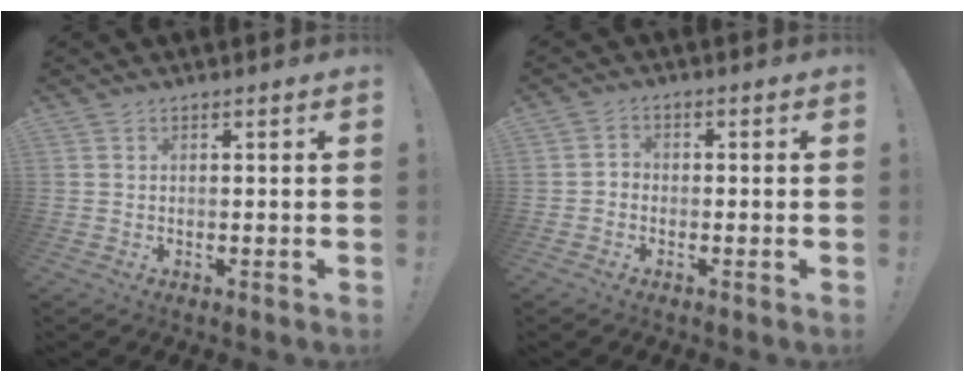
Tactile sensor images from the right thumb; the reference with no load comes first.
{"total": 2.0, "force": [-1.3, 1.3, 0.9], "torque": [-0.018, 0.010, -0.023]}